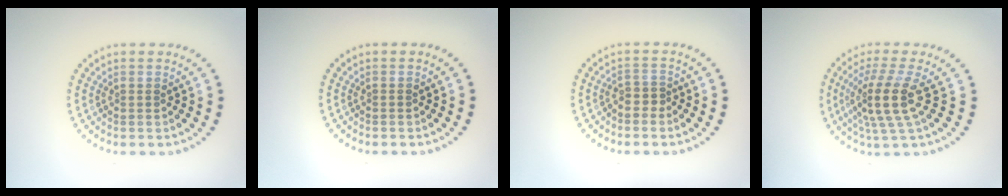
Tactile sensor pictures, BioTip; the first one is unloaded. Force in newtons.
{"total": 0.0}
{"total": 1.3, "press": 0.9, "slide": 0.9}
{"total": 4.5, "press": 3.4, "slide": 3.0}